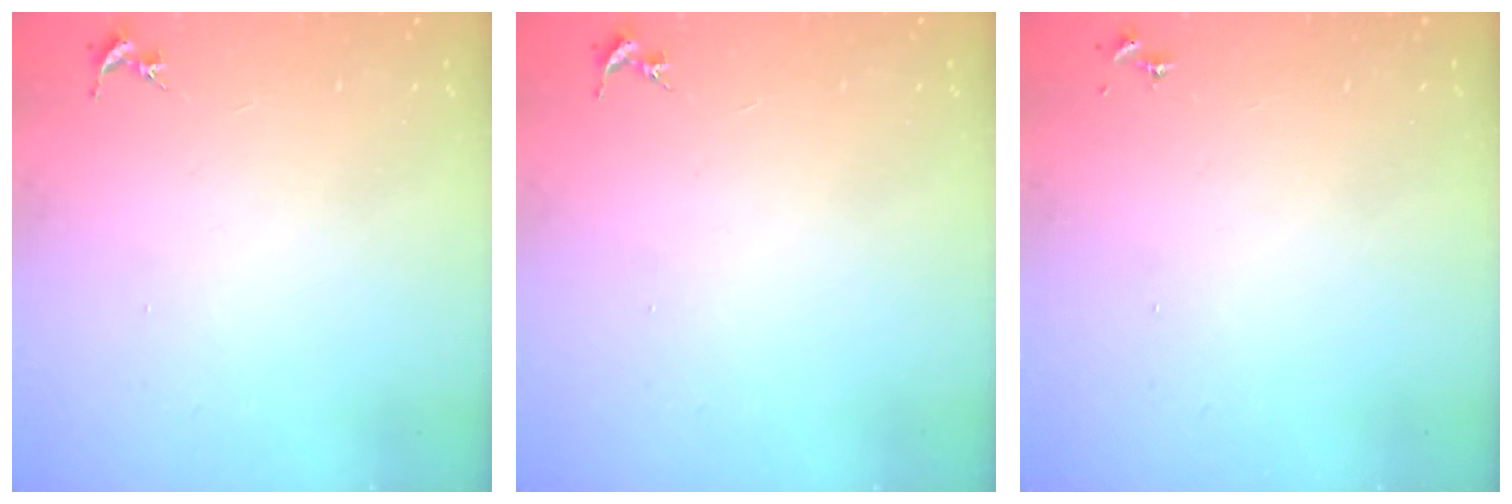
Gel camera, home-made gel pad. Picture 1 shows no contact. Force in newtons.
{"total": 0.0}
{"total": 0.0}